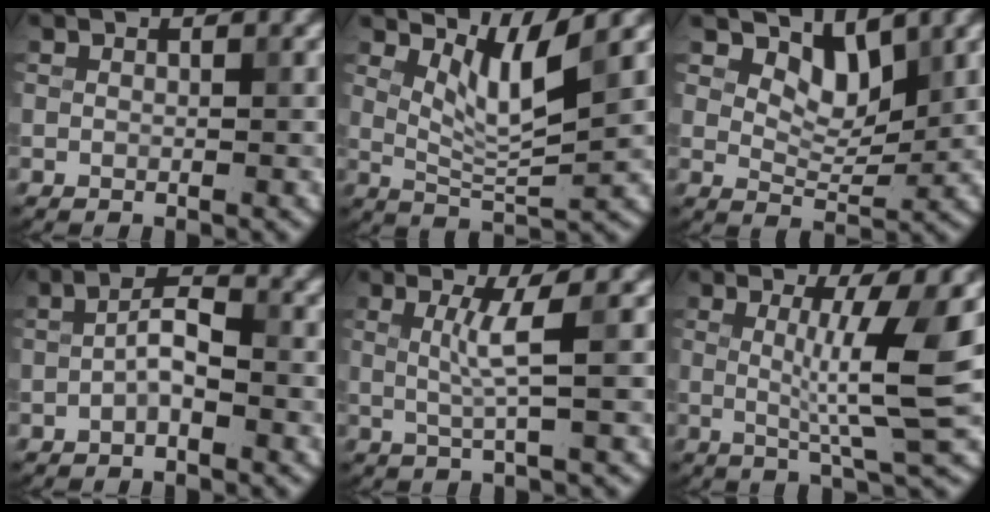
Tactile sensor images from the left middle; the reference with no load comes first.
{"total": 3.7, "force": [2.2, 0.6, 2.9], "torque": [-0.065, -0.011, 0.049]}
{"total": 3.6, "force": [2.4, 1.8, 2.0], "torque": [-0.041, -0.012, 0.037]}
{"total": 2.2, "force": [-1.0, 0.6, 1.9], "torque": [-0.035, 0.012, -0.022]}
{"total": 2.4, "force": [0.3, 0.1, 2.4], "torque": [-0.048, 0.000, 0.008]}
{"total": 5.6, "force": [0.5, 0.4, 5.5], "torque": [-0.094, -0.008, 0.012]}